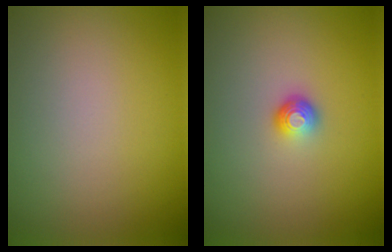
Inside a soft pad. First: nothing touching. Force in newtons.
{"total": 1.5, "press": 1.1, "slide": 1.1}